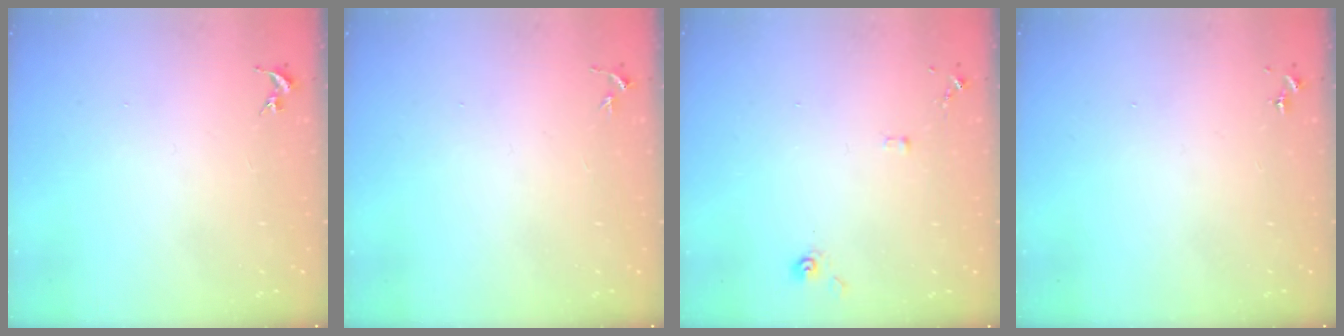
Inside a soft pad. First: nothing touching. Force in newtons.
{"total": 2.6, "press": 2.5, "slide": 0.3}
{"total": 4.8, "press": 4.8, "slide": 0.3}
{"total": 0.0}